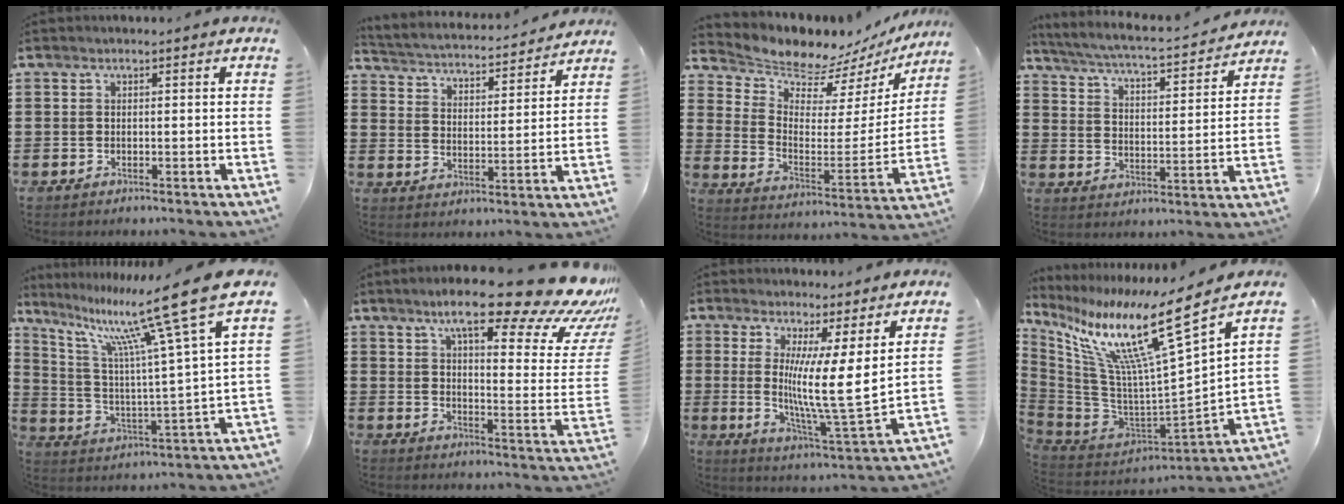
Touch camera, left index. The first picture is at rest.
{"total": 3.2, "force": [3.2, 0.1, 0.2], "torque": [-0.027, -0.032, 0.046]}
{"total": 6.9, "force": [6.8, 1.5, 0.6], "torque": [-0.047, -0.061, 0.114]}
{"total": 4.2, "force": [3.9, -0.2, 1.5], "torque": [-0.052, -0.033, 0.058]}
{"total": 15.7, "force": [11.2, 0.7, 11.0], "torque": [-0.225, -0.067, 0.173]}
{"total": 17.5, "force": [13.0, 2.8, 11.4], "torque": [-0.184, -0.084, 0.206]}
{"total": 9.3, "force": [2.8, 0.5, 8.9], "torque": [-0.147, -0.039, 0.046]}
{"total": 15.1, "force": [9.6, 0.8, 11.7], "torque": [-0.233, -0.072, 0.146]}